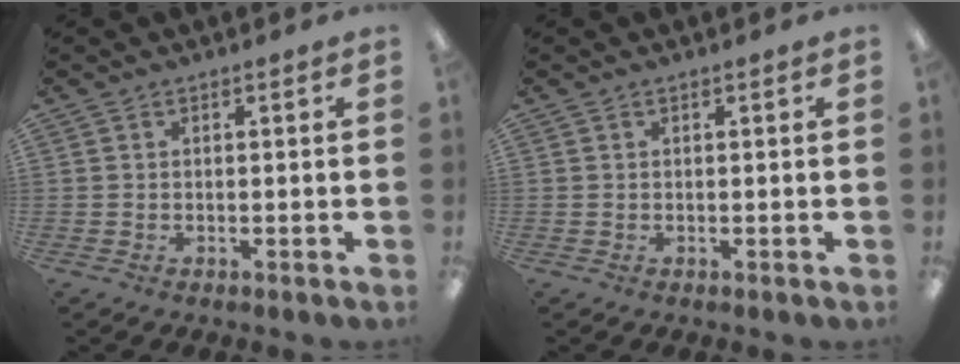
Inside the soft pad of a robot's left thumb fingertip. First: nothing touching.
{"total": 0.0}